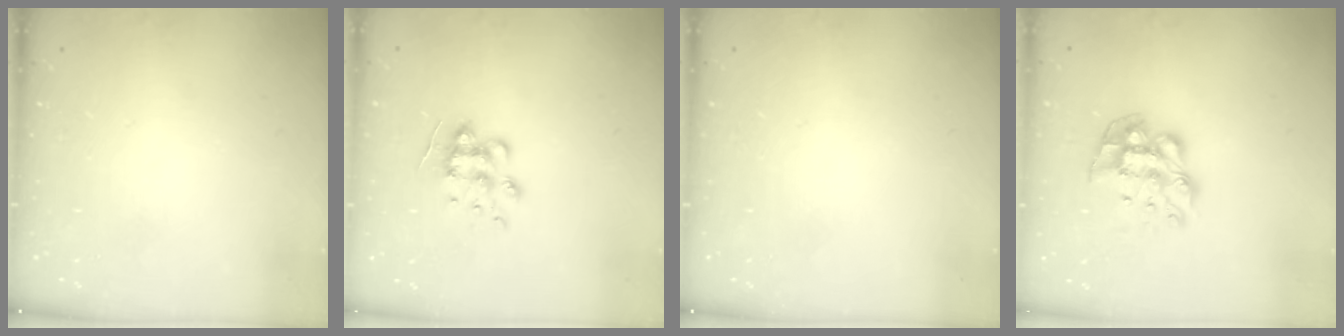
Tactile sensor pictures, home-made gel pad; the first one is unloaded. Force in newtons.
{"total": 9.5, "press": 9.5, "slide": 0.7}
{"total": 0.0}
{"total": 10.2, "press": 10.2, "slide": 0.5}